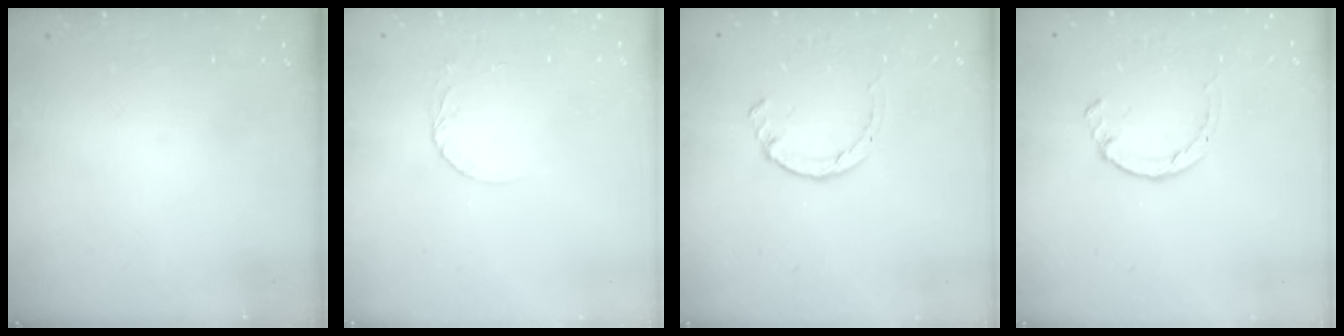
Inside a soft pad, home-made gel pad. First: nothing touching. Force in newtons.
{"total": 2.6, "press": 2.6, "slide": 0.1}
{"total": 1.4, "press": 1.3, "slide": 0.3}
{"total": 1.4, "press": 1.3, "slide": 0.3}